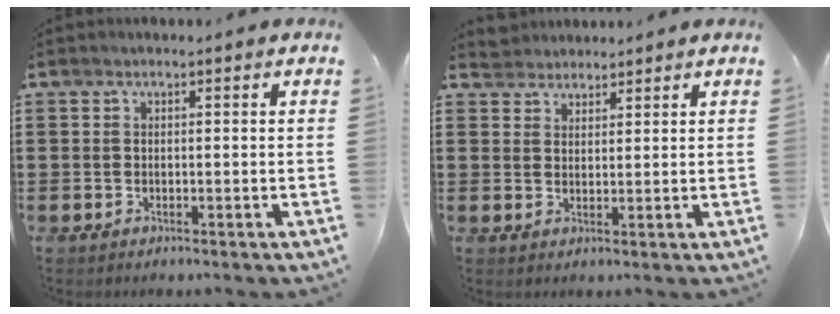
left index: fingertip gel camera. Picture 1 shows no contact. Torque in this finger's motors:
{"motor_torque": [0.33, -0.47, -0.12, -0.01]}